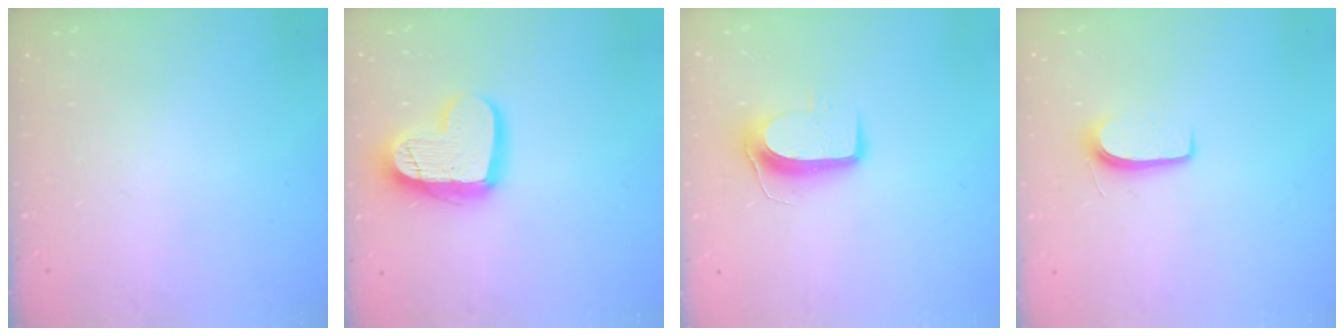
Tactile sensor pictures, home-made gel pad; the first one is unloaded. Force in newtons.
{"total": 15.5, "press": 15.4, "slide": 1.1}
{"total": 9.2, "press": 9.1, "slide": 0.9}
{"total": 6.1, "press": 6.1, "slide": 0.6}